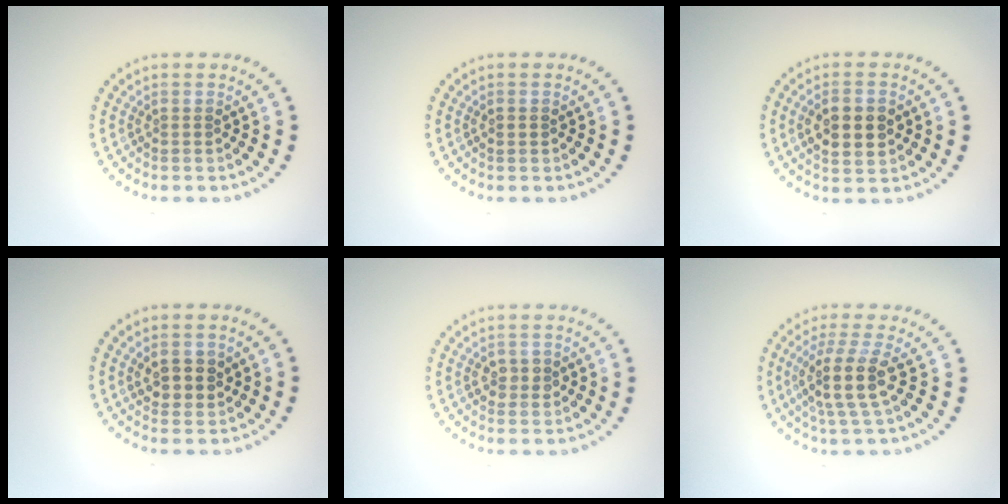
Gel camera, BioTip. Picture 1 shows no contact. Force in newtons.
{"total": 0.7, "press": 0.7, "slide": 0.1}
{"total": 3.7, "press": 3.7, "slide": 0.4}
{"total": 2.6, "press": 2.5, "slide": 0.7}
{"total": 1.8, "press": 1.8, "slide": 0.1}
{"total": 4.1, "press": 3.4, "slide": 2.4}